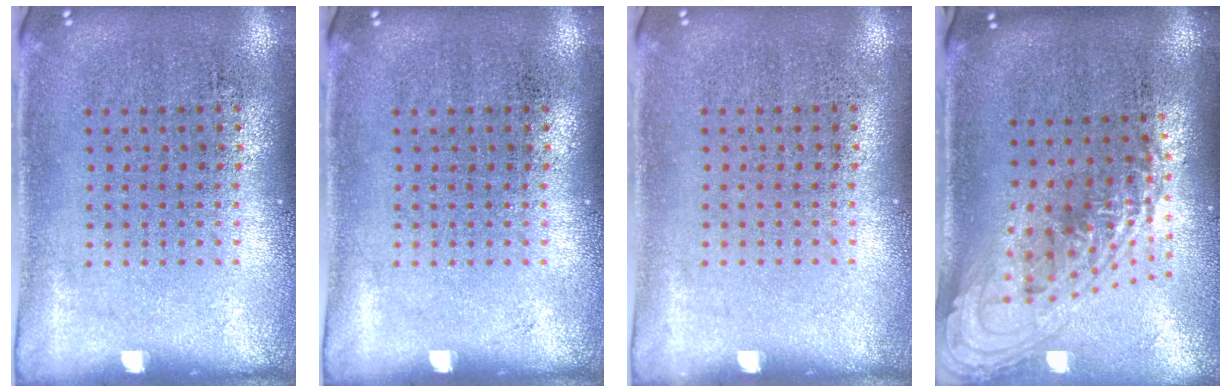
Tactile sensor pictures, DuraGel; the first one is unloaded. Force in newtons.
{"total": 0.0}
{"total": 0.0}
{"total": 2.1, "press": 1.7, "slide": 1.3}